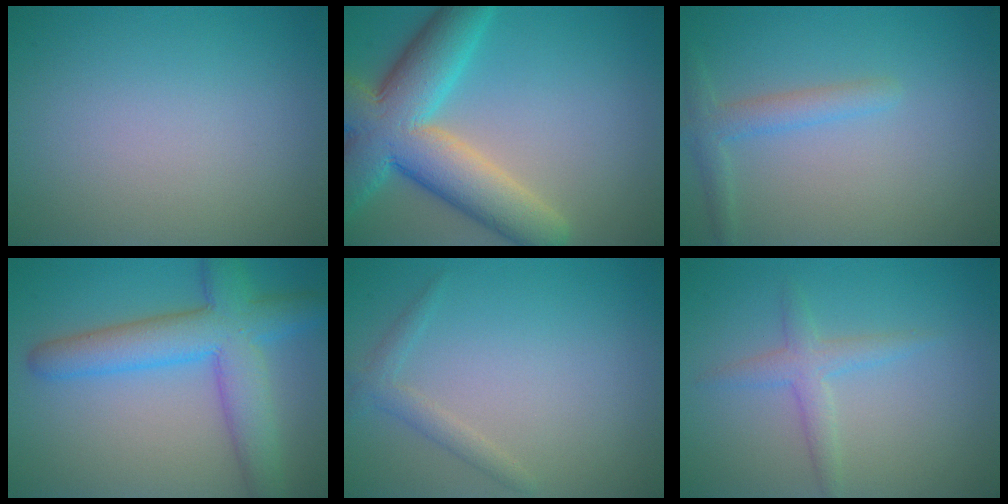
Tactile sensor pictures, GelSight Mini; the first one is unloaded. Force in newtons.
{"total": 10.7, "press": 10.6, "slide": 0.6}
{"total": 2.1, "press": 2.1, "slide": 0.2}
{"total": 7.4, "press": 7.4, "slide": 0.5}
{"total": 1.5, "press": 1.5, "slide": 0.1}
{"total": 2.2, "press": 2.2, "slide": 0.1}